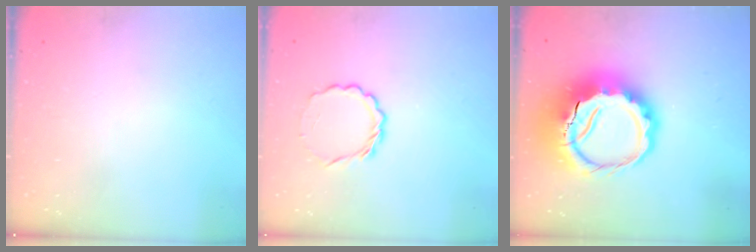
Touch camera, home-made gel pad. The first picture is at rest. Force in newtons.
{"total": 4.5, "press": 4.2, "slide": 1.4}
{"total": 14.2, "press": 13.9, "slide": 3.1}